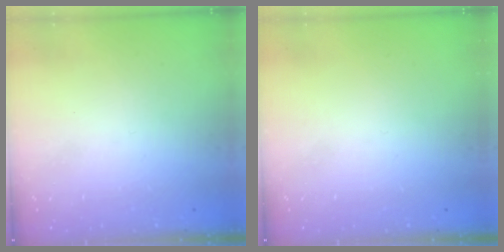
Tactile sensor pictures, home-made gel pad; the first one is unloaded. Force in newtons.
{"total": 0.0}